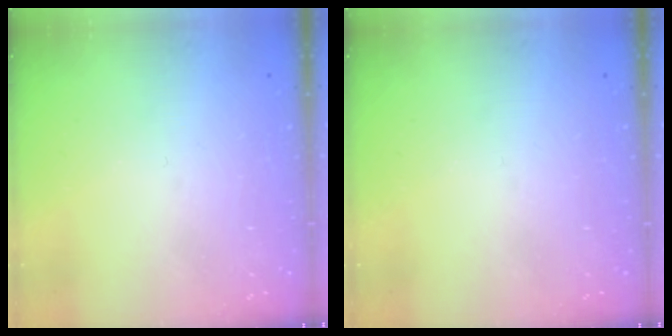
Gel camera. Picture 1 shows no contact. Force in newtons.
{"total": 0.0}